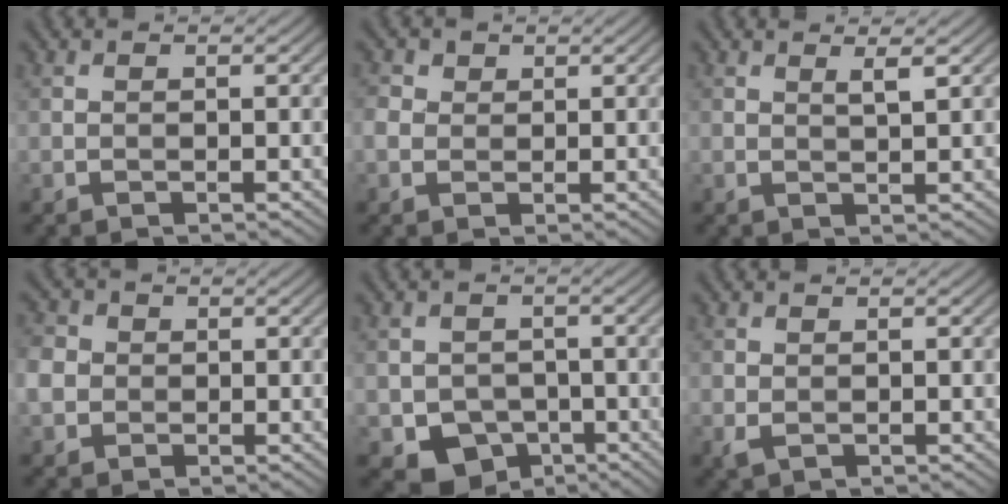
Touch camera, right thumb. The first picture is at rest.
{"total": 2.2, "force": [0.5, 1.9, 0.9], "torque": [-0.028, 0.005, 0.004]}
{"total": 1.5, "force": [1.0, 0.0, 1.2], "torque": [-0.024, 0.000, 0.016]}
{"total": 3.8, "force": [-0.3, 3.5, 1.5], "torque": [-0.047, 0.004, -0.013]}
{"total": 5.4, "force": [-2.2, 4.5, 2.1], "torque": [-0.044, -0.018, -0.041]}
{"total": 1.2, "force": [0.0, 0.8, 0.8], "torque": [-0.024, -0.003, 0.003]}